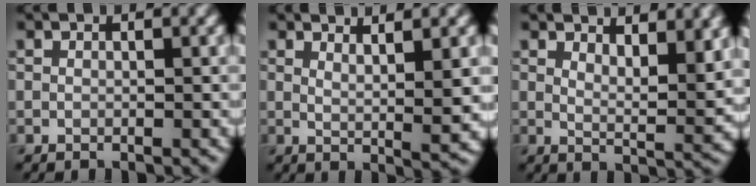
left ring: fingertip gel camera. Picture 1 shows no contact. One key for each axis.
{"total": 4.4, "fx": 2.2, "fy": 0.8, "fz": 3.6, "tx": -0.047, "ty": -0.005, "tz": 0.037}
{"total": 6.3, "fx": 3.9, "fy": 2.0, "fz": 4.5, "tx": -0.055, "ty": 0.001, "tz": 0.062}